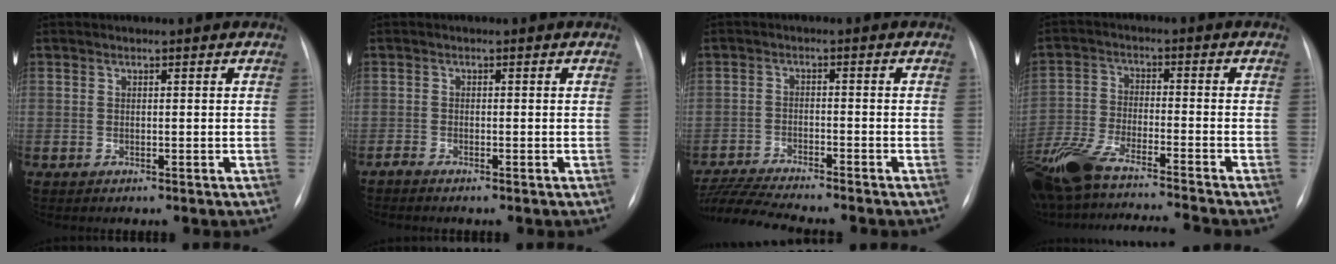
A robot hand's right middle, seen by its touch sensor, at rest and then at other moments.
{"total": 0.7, "force": [-0.6, -0.1, 0.2], "torque": [-0.004, -0.001, -0.012]}
{"total": 9.9, "force": [-9.1, -0.6, 3.8], "torque": [-0.070, -0.013, -0.155]}
{"total": 16.1, "force": [-13.8, 0.8, 8.3], "torque": [-0.177, -0.013, -0.245]}